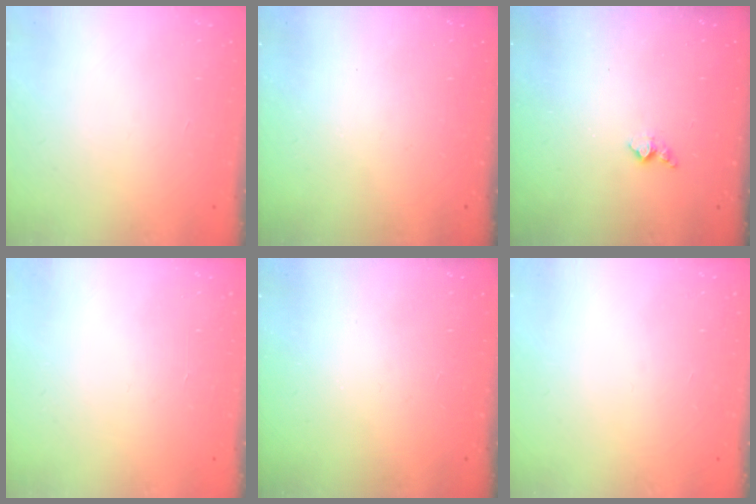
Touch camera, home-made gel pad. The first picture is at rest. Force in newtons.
{"total": 0.0}
{"total": 3.7, "press": 3.6, "slide": 0.5}
{"total": 0.0}
{"total": 0.0}
{"total": 0.0}